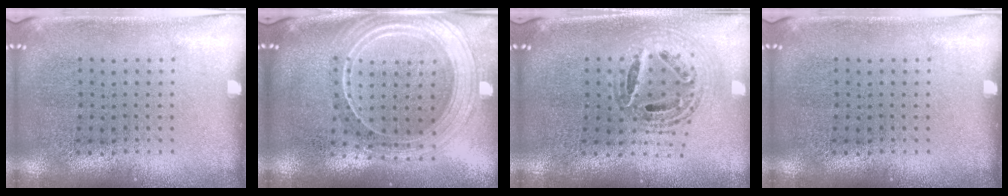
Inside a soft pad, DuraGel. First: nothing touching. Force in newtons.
{"total": 2.4, "press": 2.1, "slide": 1.2}
{"total": 0.9, "press": 0.9, "slide": 0.2}
{"total": 0.0}